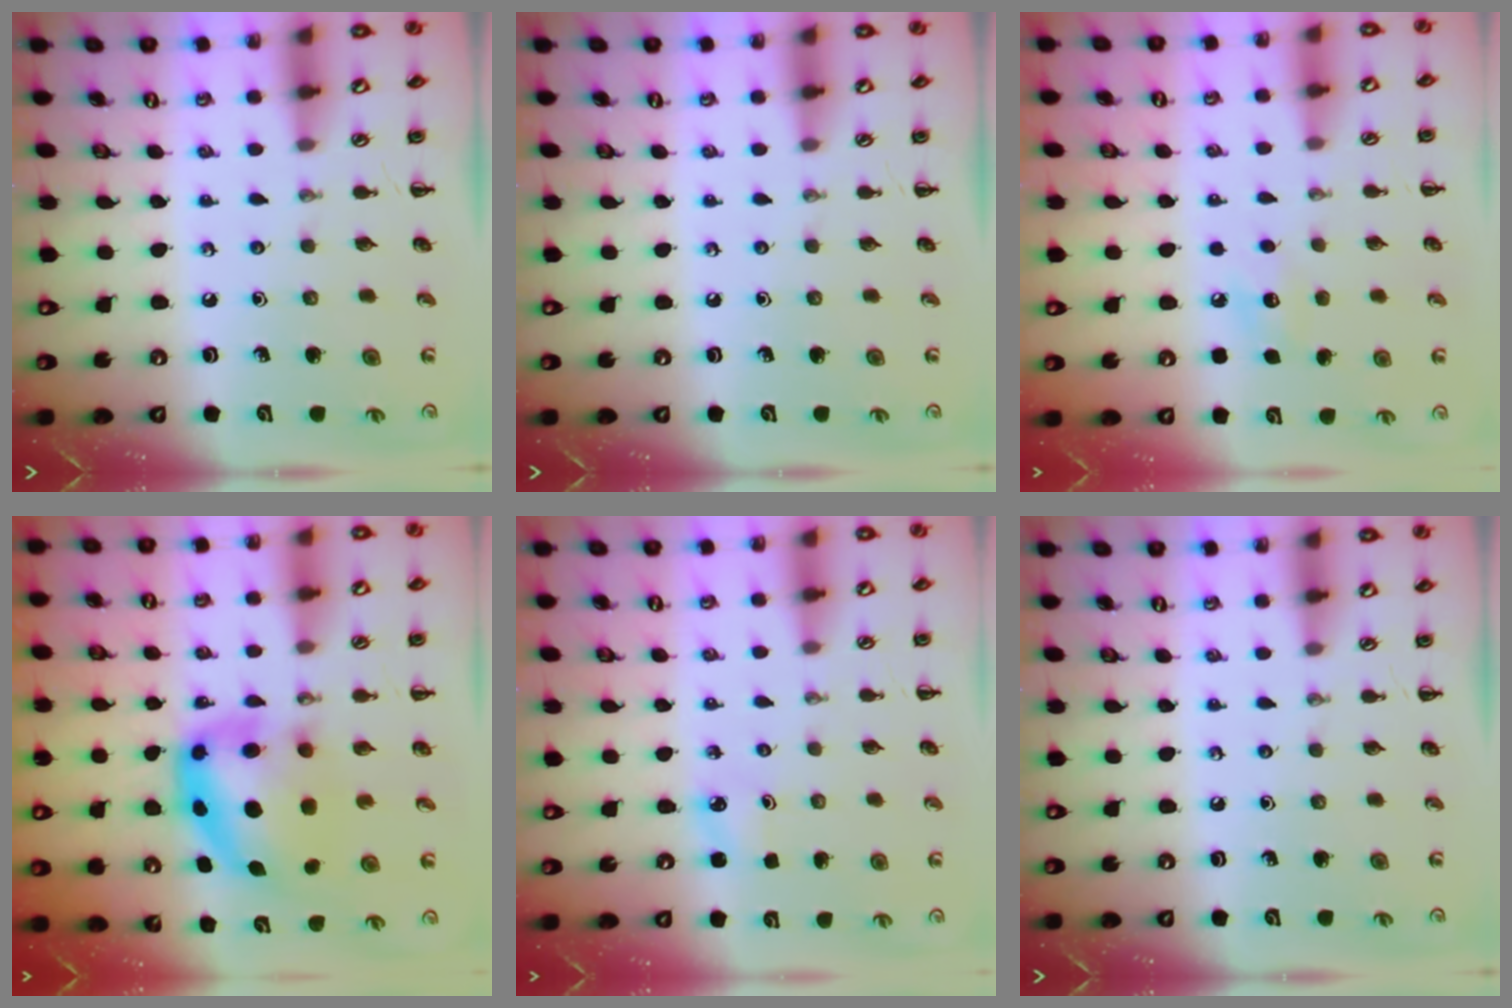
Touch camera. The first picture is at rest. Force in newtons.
{"total": 0.0}
{"total": 6.7, "press": 6.4, "slide": 1.8}
{"total": 9.1, "press": 8.8, "slide": 2.2}
{"total": 3.0, "press": 2.8, "slide": 0.9}
{"total": 0.0}